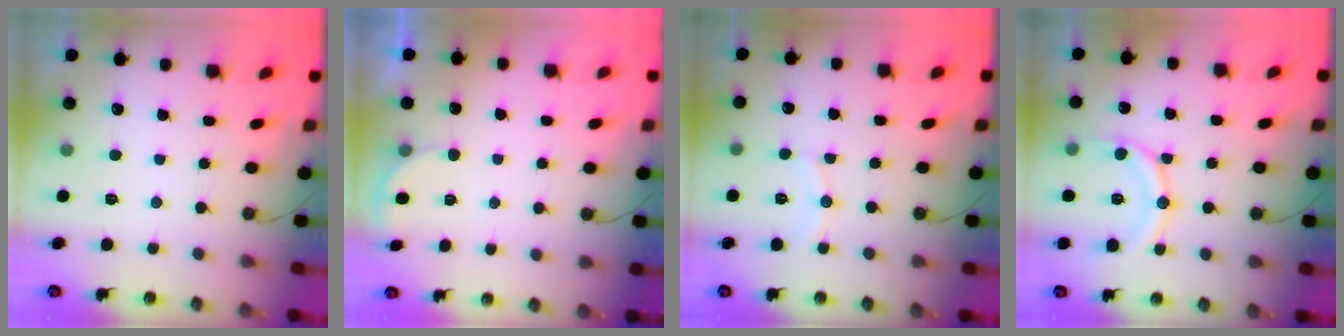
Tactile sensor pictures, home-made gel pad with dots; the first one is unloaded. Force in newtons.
{"total": 2.1, "press": 2.1, "slide": 0.6}
{"total": 7.0, "press": 7.0, "slide": 0.4}
{"total": 12.6, "press": 12.5, "slide": 1.4}